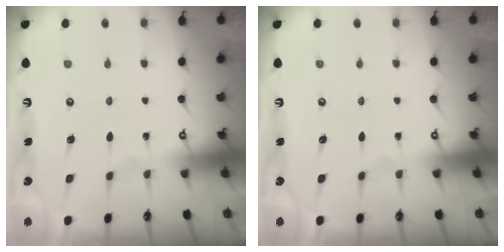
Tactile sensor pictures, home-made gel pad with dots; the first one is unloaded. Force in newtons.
{"total": 0.0}